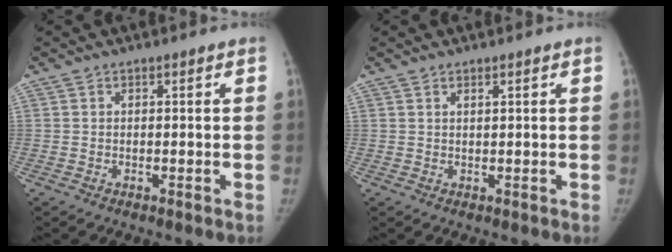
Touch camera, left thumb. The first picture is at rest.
{"total": 0.7, "force": [0.5, 0.0, 0.5], "torque": [-0.007, -0.003, 0.011]}